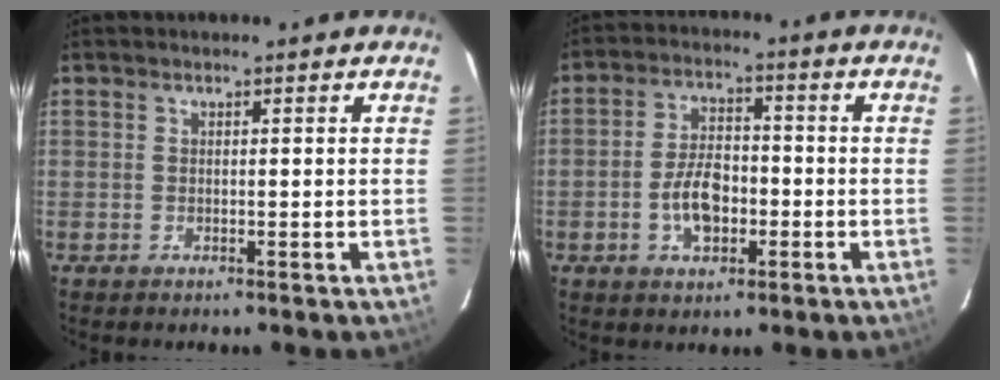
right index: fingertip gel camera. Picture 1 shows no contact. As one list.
[{"total": 7.5, "force": [-2.4, 4.3, 5.7], "torque": [-0.109, 0.014, -0.035]}]